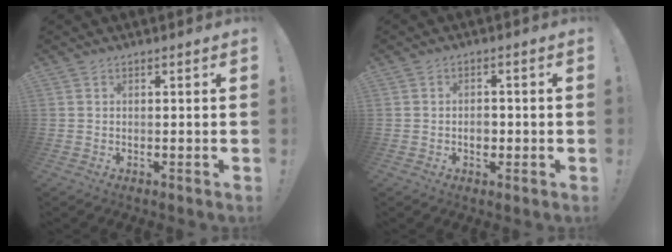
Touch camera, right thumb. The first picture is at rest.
{"total": 3.5, "force": [-1.0, 2.6, 2.1], "torque": [-0.023, 0.001, -0.020]}